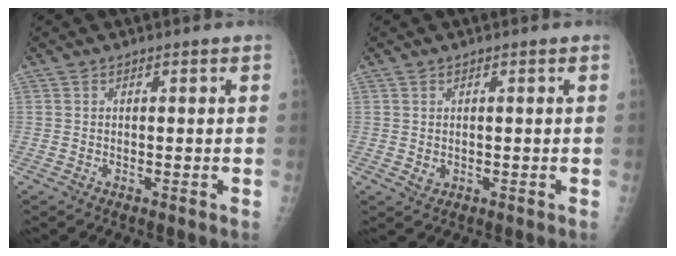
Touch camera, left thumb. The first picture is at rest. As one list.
[{"total": 1.4, "force": [0.0, 1.1, 0.9], "torque": [-0.010, -0.004, 0.007]}]